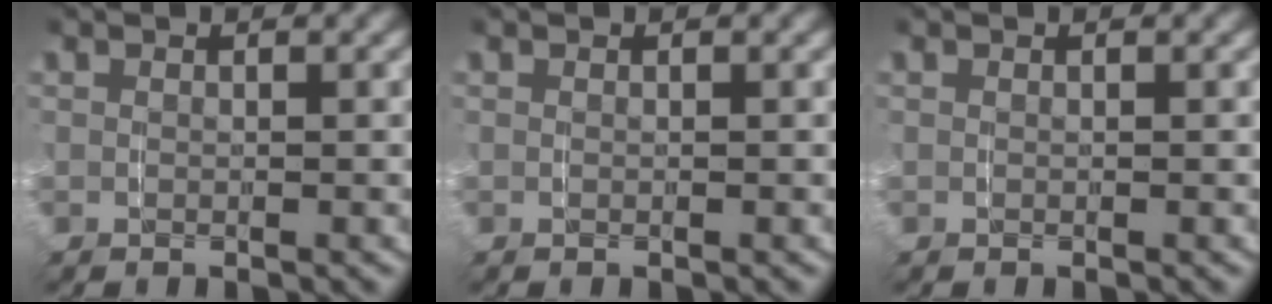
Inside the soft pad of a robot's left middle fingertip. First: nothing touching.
{"total": 0.0}
{"total": 0.0}